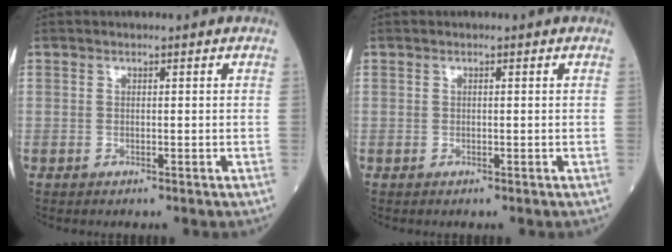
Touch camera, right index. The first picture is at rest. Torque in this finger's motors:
{"motor_torque": [-0.17, -0.05, 0.02, 0.01]}